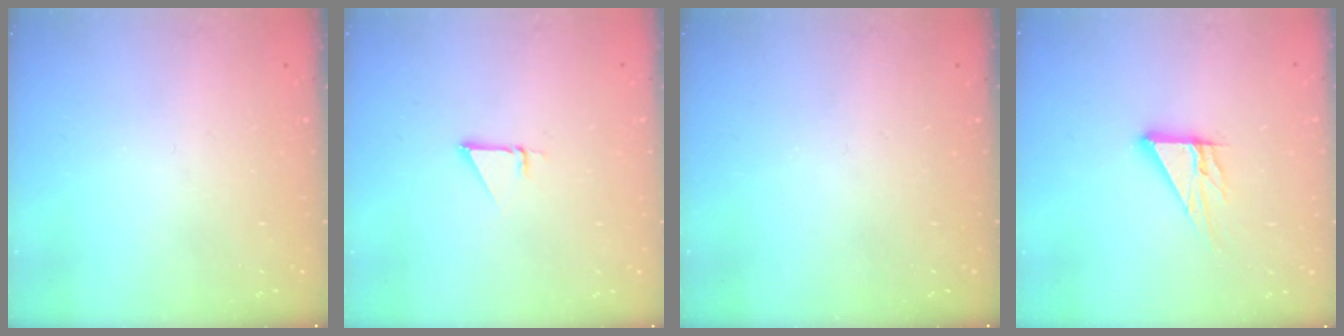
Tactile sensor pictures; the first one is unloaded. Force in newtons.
{"total": 2.3, "press": 2.3, "slide": 0.1}
{"total": 0.0}
{"total": 9.0, "press": 9.0, "slide": 0.7}